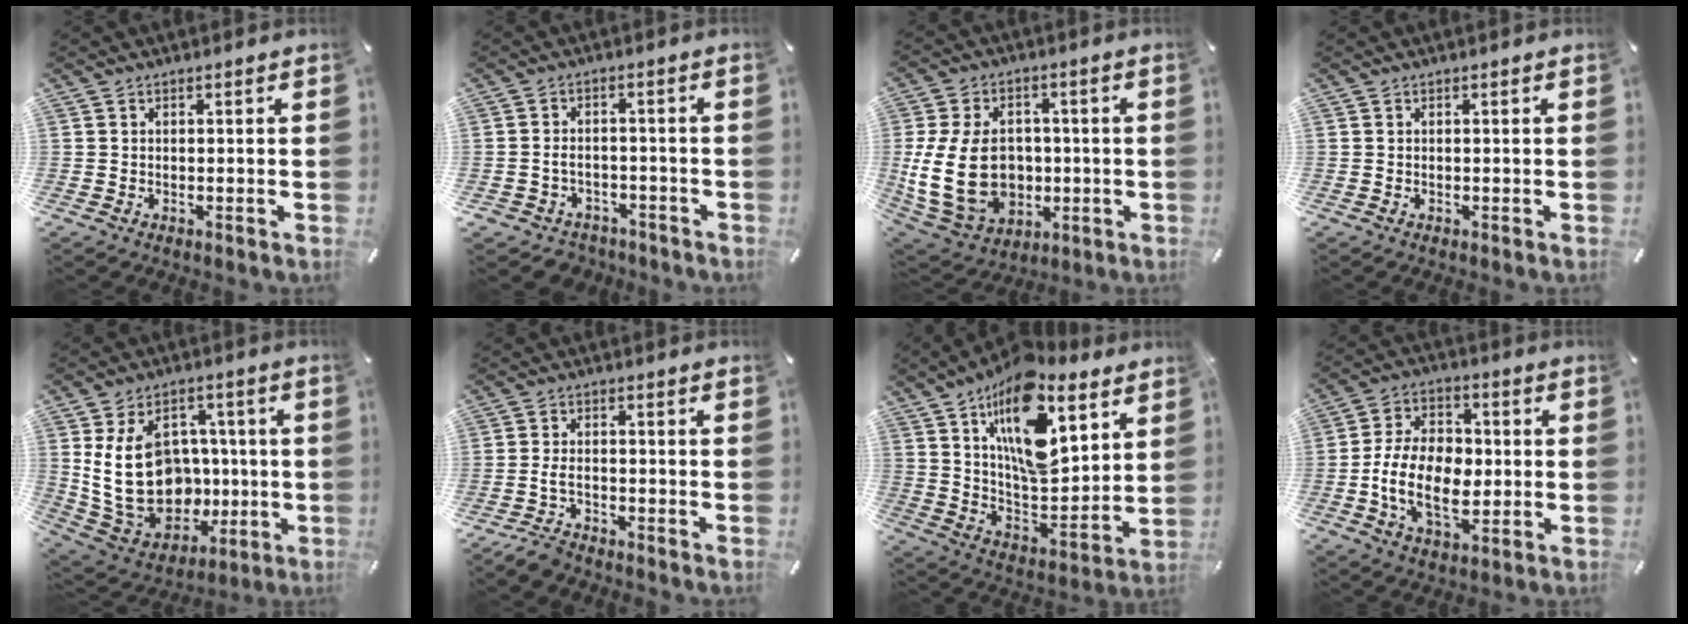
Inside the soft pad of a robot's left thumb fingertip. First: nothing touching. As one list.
[{"total": 3.8, "force": [-1.7, 3.1, 1.5], "torque": [-0.035, 0.004, -0.034]}, {"total": 18.6, "force": [-1.0, 13.8, 12.5], "torque": [-0.256, -0.004, -0.012]}, {"total": 0.0}, {"total": 20.0, "force": [1.0, 15.9, 12.0], "torque": [-0.224, -0.014, 0.028]}, {"total": 3.8, "force": [-2.7, 1.3, 2.3], "torque": [-0.055, 0.012, -0.054]}, {"total": 20.7, "force": [11.8, 10.1, 13.6], "torque": [-0.234, -0.064, 0.204]}, {"total": 14.4, "force": [-2.7, 9.5, 10.5], "torque": [-0.206, 0.009, -0.046]}]